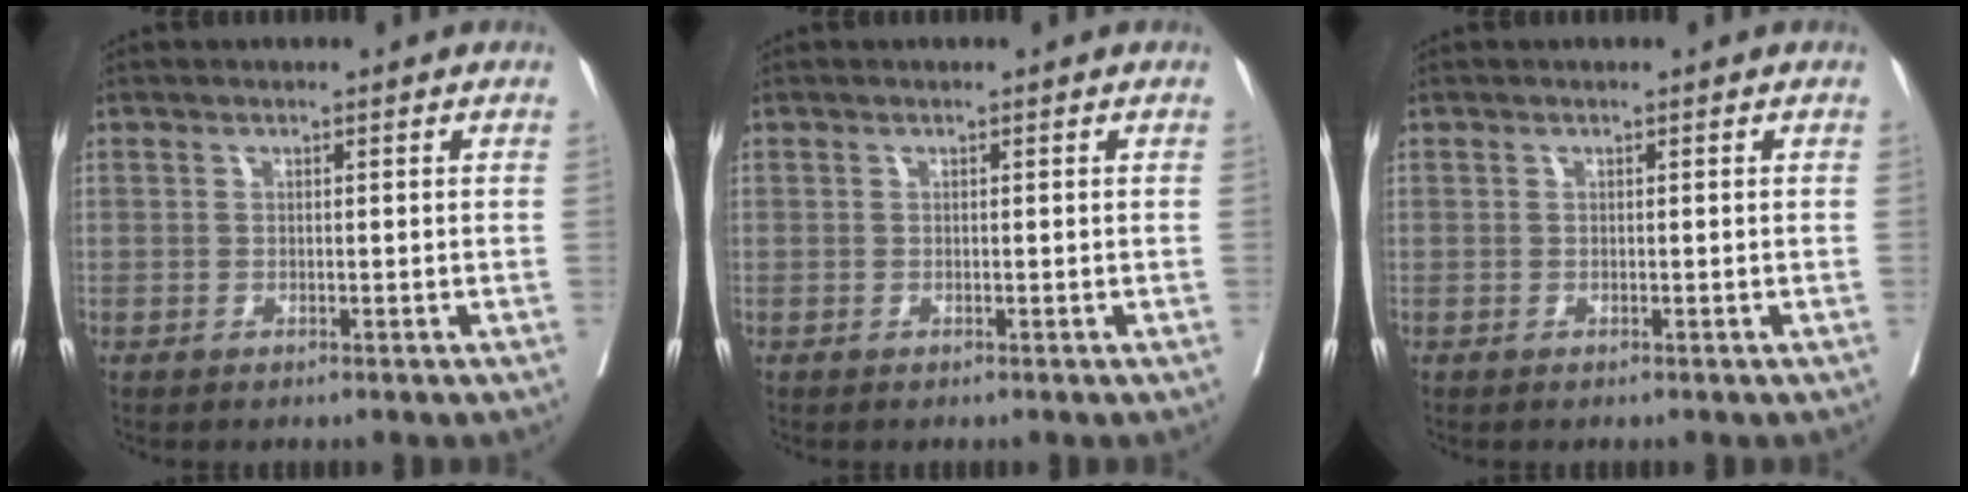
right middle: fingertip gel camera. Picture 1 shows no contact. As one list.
[{"total": 0.0}, {"total": 0.0}]